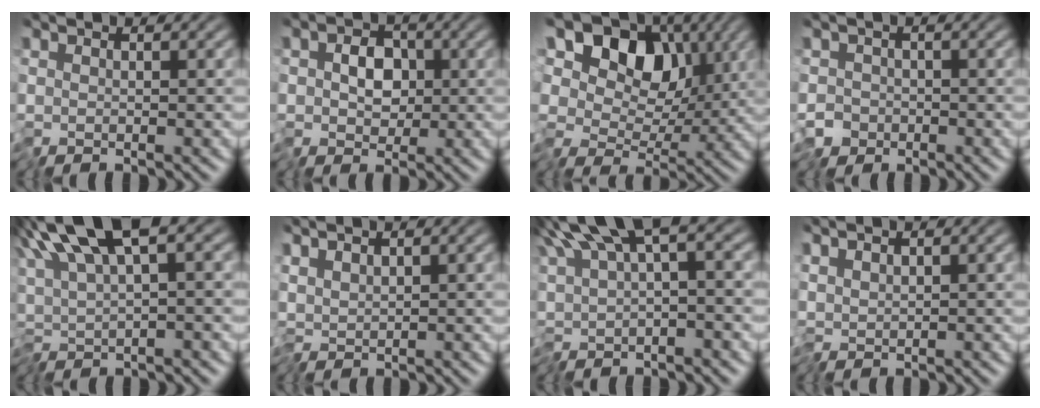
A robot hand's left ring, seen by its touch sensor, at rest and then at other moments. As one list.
[{"total": 3.7, "force": [-0.6, 2.7, 2.4], "torque": [-0.039, 0.001, -0.016]}, {"total": 10.6, "force": [3.0, 7.2, 7.1], "torque": [-0.104, 0.023, 0.034]}, {"total": 2.4, "force": [-1.5, 1.8, 0.2], "torque": [-0.002, 0.000, -0.041]}, {"total": 9.1, "force": [3.5, 2.8, 8.0], "torque": [-0.153, 0.015, 0.057]}, {"total": 1.5, "force": [0.6, 0.6, 1.3], "torque": [-0.029, 0.004, 0.008]}, {"total": 8.9, "force": [2.6, 3.6, 7.7], "torque": [-0.159, 0.000, 0.048]}, {"total": 1.2, "force": [0.6, 0.4, 1.0], "torque": [-0.026, 0.002, 0.009]}]